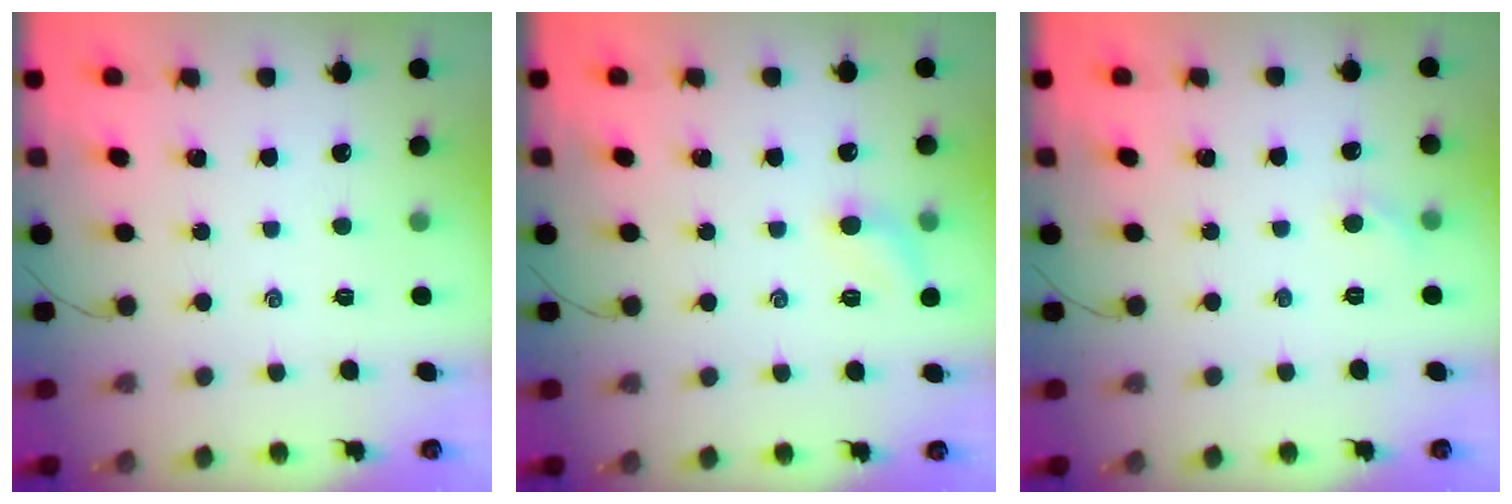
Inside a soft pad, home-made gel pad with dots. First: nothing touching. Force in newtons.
{"total": 6.5, "press": 6.2, "slide": 1.9}
{"total": 3.2, "press": 3.0, "slide": 1.2}